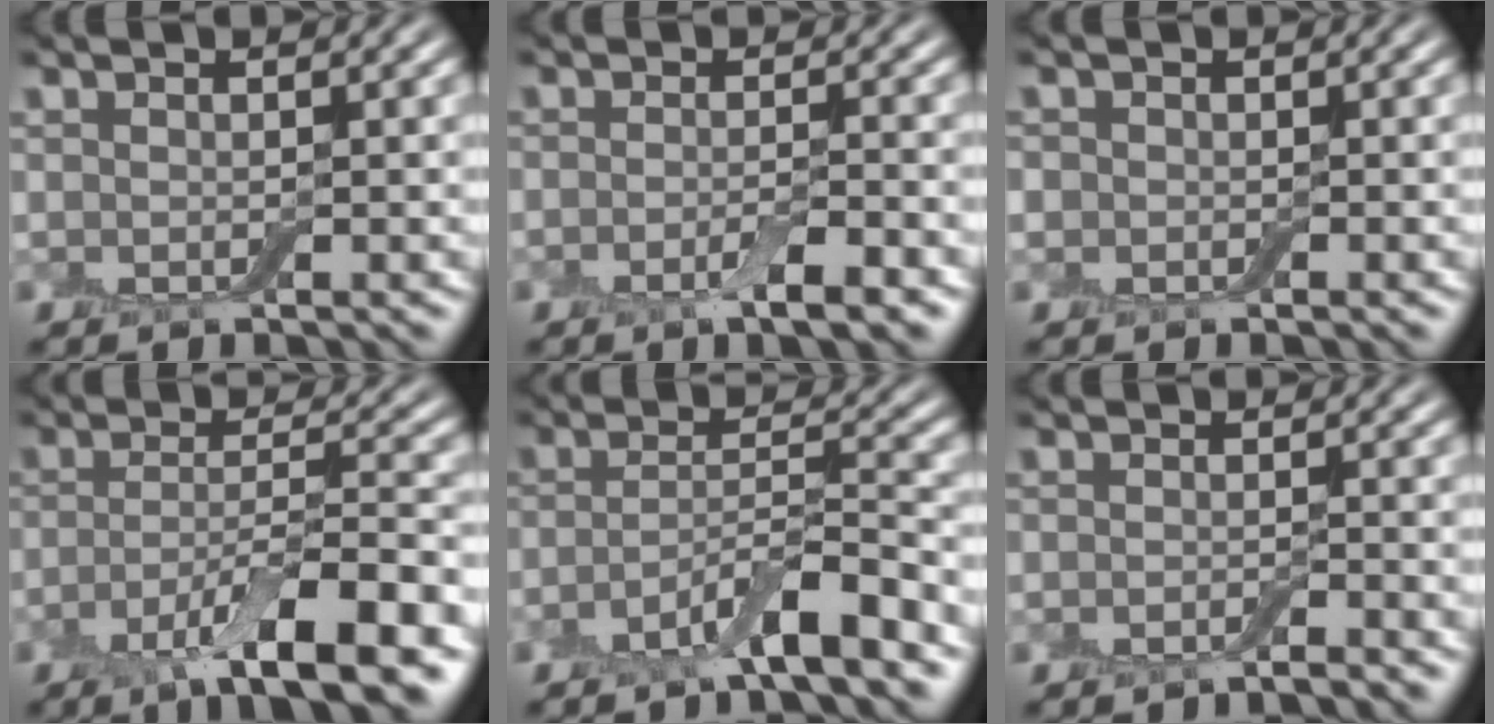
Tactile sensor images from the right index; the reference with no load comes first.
{"total": 2.7, "force": [-1.6, 0.5, 2.1], "torque": [-0.036, -0.004, -0.029]}
{"total": 0.8, "force": [-0.2, 0.8, 0.1], "torque": [0.004, -0.003, -0.009]}
{"total": 8.3, "force": [-4.4, 1.6, 6.8], "torque": [-0.110, -0.001, -0.079]}
{"total": 4.8, "force": [-3.2, 0.6, 3.6], "torque": [-0.063, 0.006, -0.067]}
{"total": 1.4, "force": [-1.3, -0.1, 0.6], "torque": [-0.006, -0.004, -0.022]}